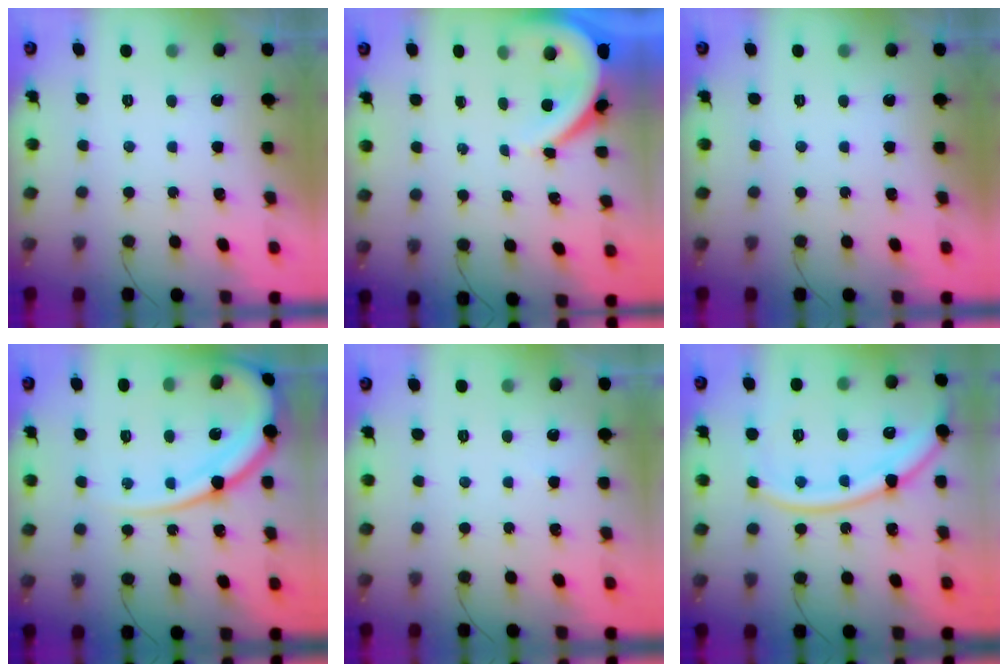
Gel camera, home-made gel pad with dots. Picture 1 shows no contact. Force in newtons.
{"total": 6.2, "press": 6.2, "slide": 0.9}
{"total": 0.0}
{"total": 16.3, "press": 16.2, "slide": 1.5}
{"total": 1.2, "press": 1.2, "slide": 0.3}
{"total": 17.4, "press": 17.3, "slide": 1.3}